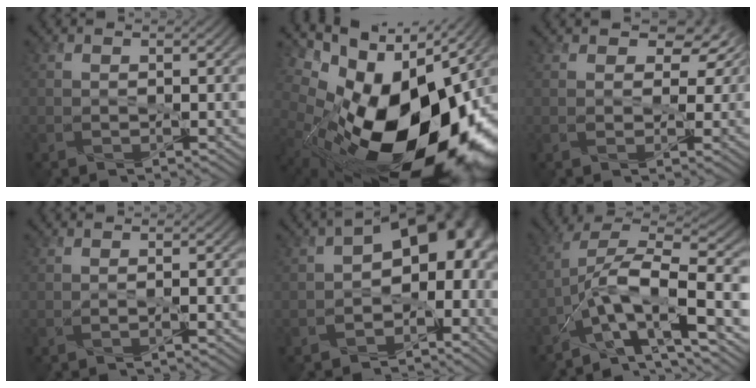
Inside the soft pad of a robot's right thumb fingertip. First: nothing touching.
{"total": 20.3, "force": [-1.4, 12.2, 16.2], "torque": [-0.300, -0.039, 0.005]}
{"total": 4.7, "force": [1.8, 3.2, 3.0], "torque": [-0.043, 0.000, 0.022]}
{"total": 0.8, "force": [-0.3, -0.2, 0.7], "torque": [-0.016, 0.001, -0.004]}
{"total": 12.2, "force": [-1.8, 7.9, 9.1], "torque": [-0.110, -0.001, -0.034]}
{"total": 11.5, "force": [-5.1, 3.8, 9.6], "torque": [-0.175, 0.009, -0.097]}